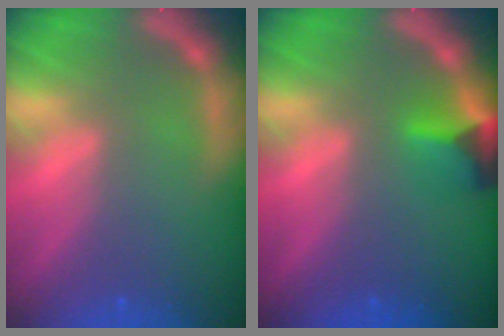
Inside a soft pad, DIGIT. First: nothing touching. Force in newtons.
{"total": 3.4}